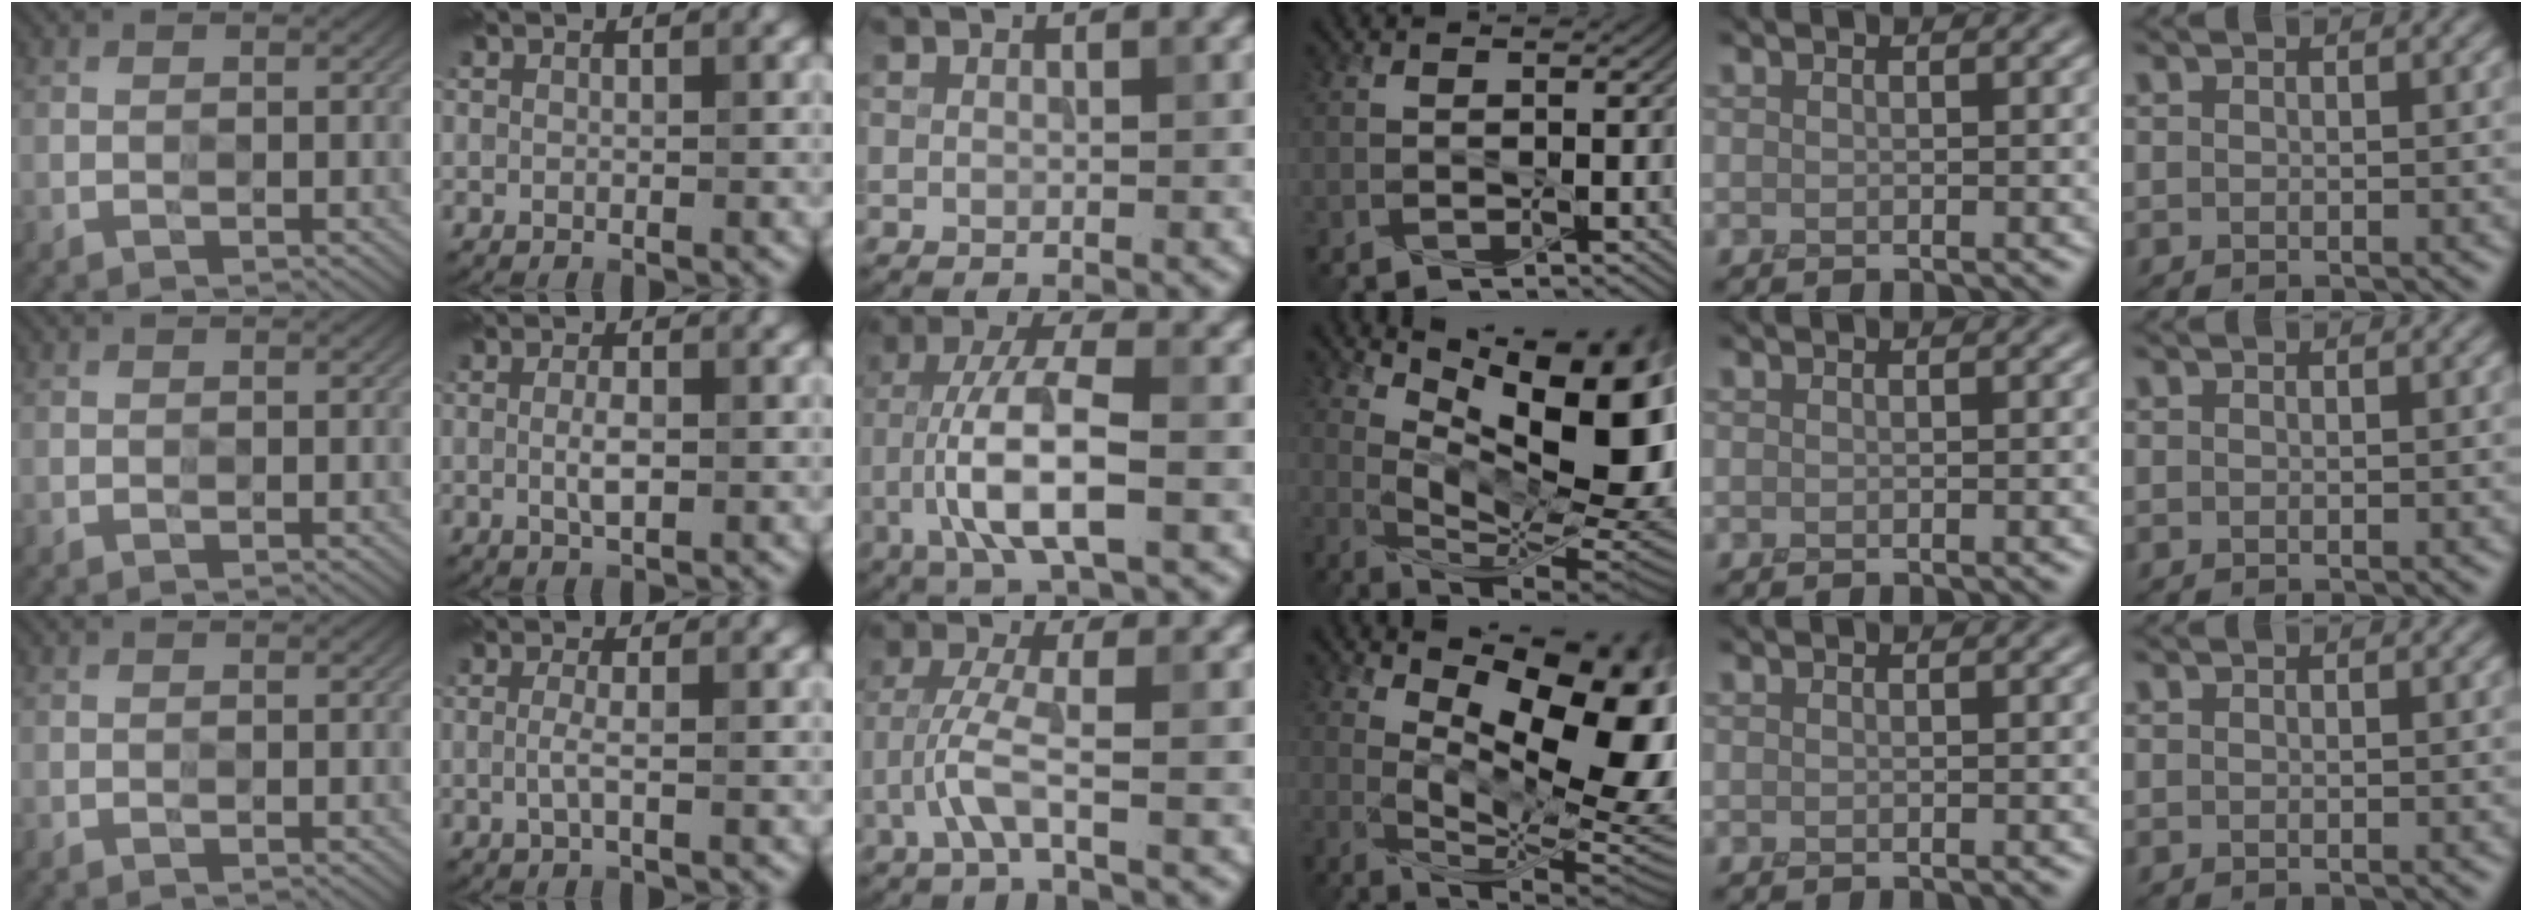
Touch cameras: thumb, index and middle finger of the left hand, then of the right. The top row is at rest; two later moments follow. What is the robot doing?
{"motion": "press", "object": "syringe"}